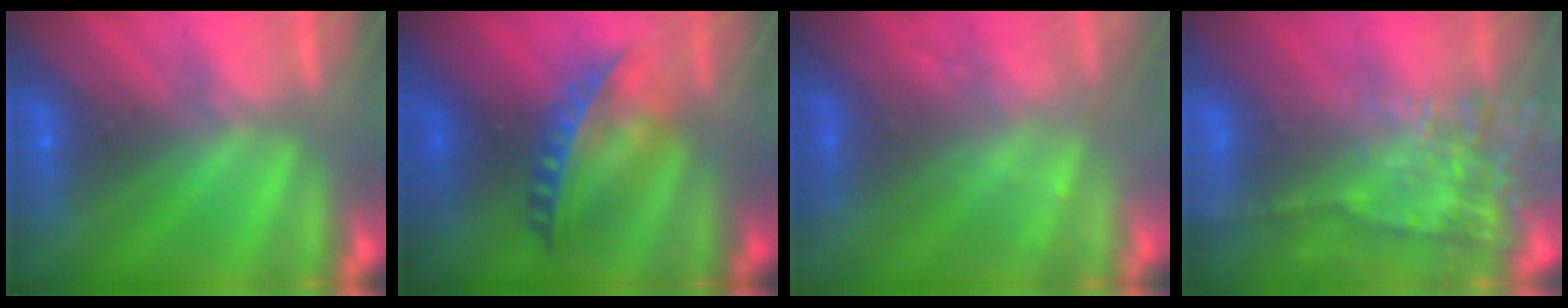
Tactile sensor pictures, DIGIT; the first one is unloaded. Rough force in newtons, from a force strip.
{"total": 5.5}
{"total": 2.3}
{"total": 8.1}